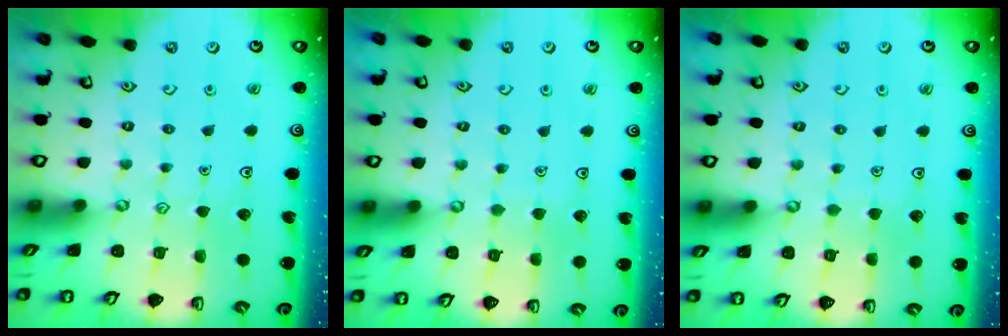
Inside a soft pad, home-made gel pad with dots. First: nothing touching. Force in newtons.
{"total": 2.9, "press": 2.9, "slide": 0.3}
{"total": 2.9, "press": 2.9, "slide": 0.3}